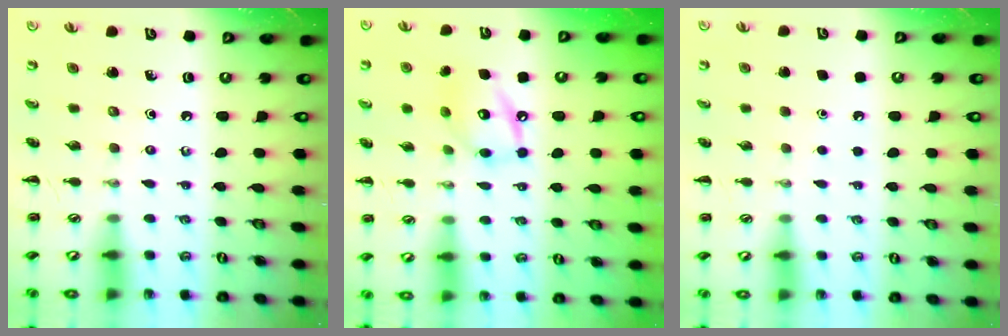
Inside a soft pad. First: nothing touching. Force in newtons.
{"total": 12.1, "press": 12.0, "slide": 1.4}
{"total": 1.6, "press": 1.6, "slide": 0.1}